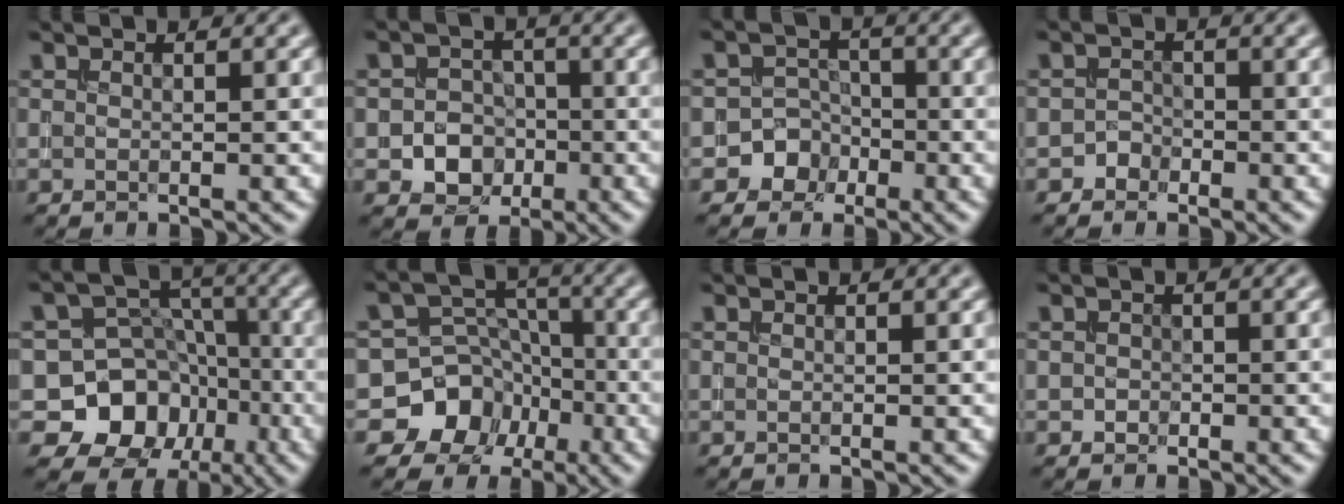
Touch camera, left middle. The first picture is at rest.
{"total": 4.4, "force": [-1.5, 3.8, 1.6], "torque": [0.000, 0.000, -0.043]}
{"total": 4.0, "force": [-2.0, 3.4, 0.2], "torque": [0.037, 0.007, -0.048]}
{"total": 1.1, "force": [-0.8, 0.7, -0.2], "torque": [0.012, 0.005, -0.012]}
{"total": 10.0, "force": [-3.9, 8.7, 3.0], "torque": [-0.046, 0.012, -0.101]}
{"total": 9.4, "force": [-4.6, 8.2, 1.2], "torque": [-0.007, 0.001, -0.101]}
{"total": 0.0}
{"total": 0.6, "force": [-0.2, 0.5, -0.2], "torque": [0.009, -0.003, -0.005]}